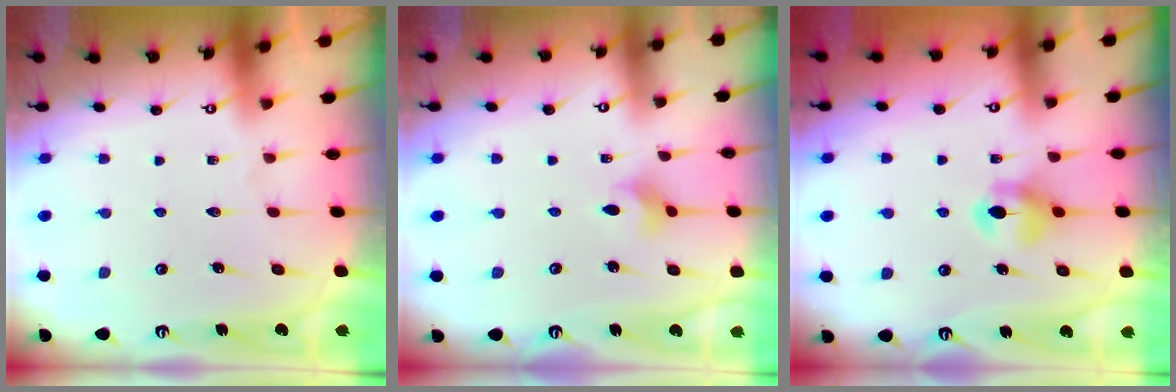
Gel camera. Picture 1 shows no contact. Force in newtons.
{"total": 2.9, "press": 2.9, "slide": 0.7}
{"total": 6.4, "press": 6.4, "slide": 0.7}